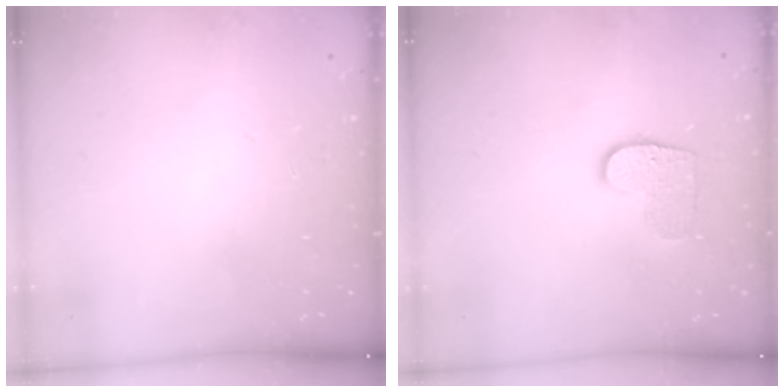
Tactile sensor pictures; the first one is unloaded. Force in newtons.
{"total": 8.4, "press": 8.4, "slide": 0.4}